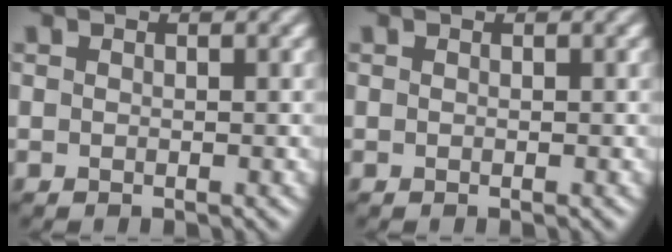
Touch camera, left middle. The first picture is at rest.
{"total": 0.0}